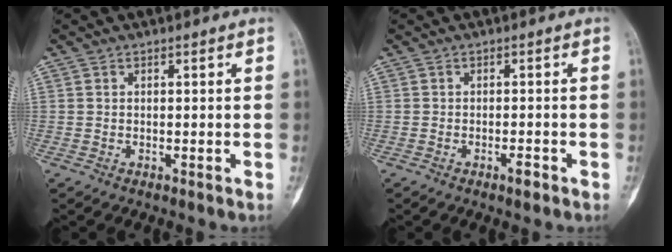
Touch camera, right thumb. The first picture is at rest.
{"total": 1.7, "force": [-1.1, 0.5, 1.3], "torque": [-0.023, 0.003, -0.018]}